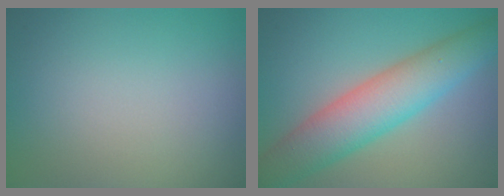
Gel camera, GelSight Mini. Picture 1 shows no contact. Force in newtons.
{"total": 6.8, "press": 6.8, "slide": 0.3}